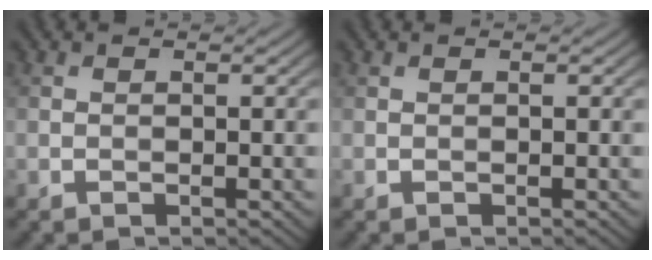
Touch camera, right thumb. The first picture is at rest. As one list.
[{"total": 0.0}]